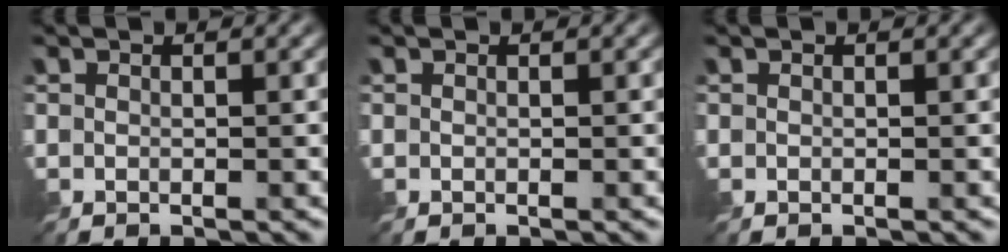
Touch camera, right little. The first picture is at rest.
{"total": 0.0}
{"total": 0.0}